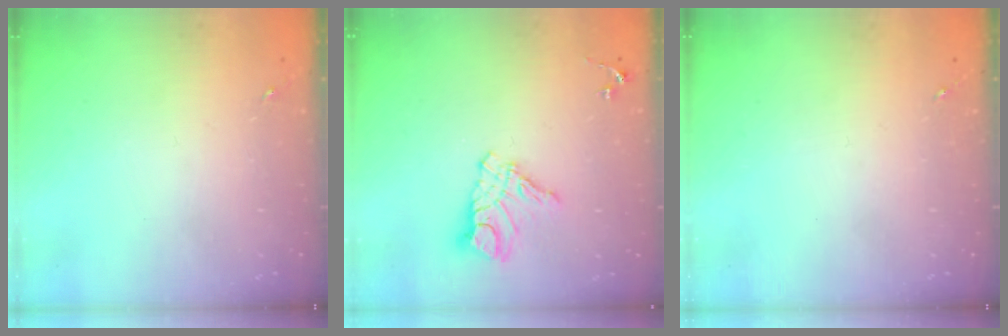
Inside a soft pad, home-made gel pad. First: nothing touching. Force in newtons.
{"total": 11.3, "press": 11.2, "slide": 0.9}
{"total": 0.0}